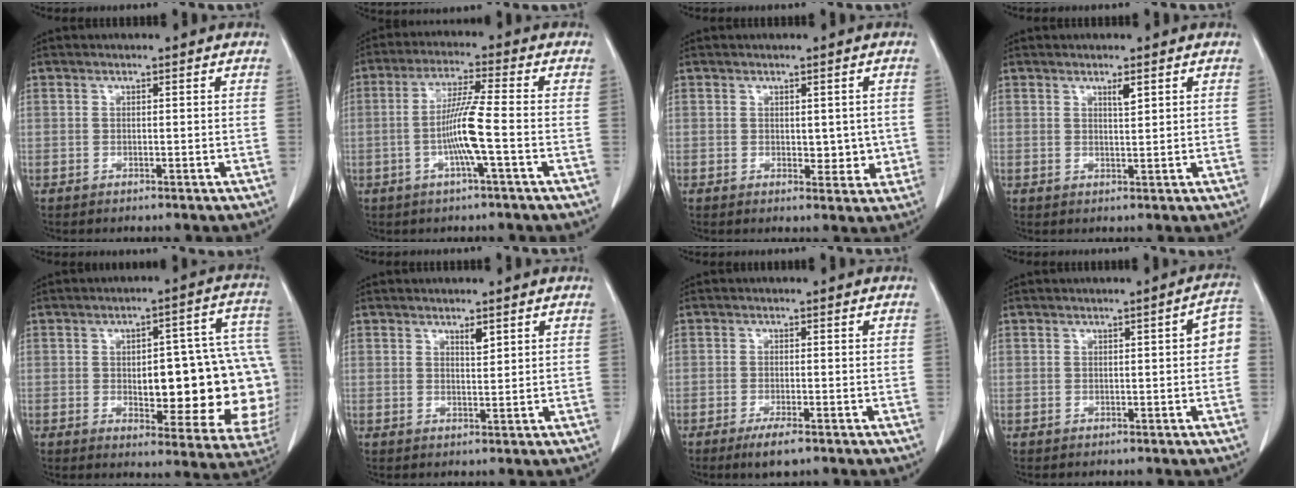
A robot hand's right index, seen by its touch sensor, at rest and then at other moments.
{"total": 7.6, "force": [-1.8, -0.7, 7.3], "torque": [-0.147, 0.000, -0.036]}
{"total": 3.5, "force": [0.1, 2.2, 2.7], "torque": [-0.022, -0.005, 0.007]}
{"total": 1.6, "force": [1.0, 0.2, 1.2], "torque": [-0.024, -0.004, 0.016]}
{"total": 22.2, "force": [-1.6, 7.1, 21.0], "torque": [-0.179, 0.038, 0.004]}
{"total": 1.7, "force": [1.1, 0.4, 1.2], "torque": [-0.022, -0.004, 0.019]}
{"total": 3.6, "force": [-2.4, 0.6, 2.6], "torque": [-0.047, -0.006, -0.040]}
{"total": 3.9, "force": [0.3, 0.9, 3.8], "torque": [-0.040, 0.015, -0.003]}